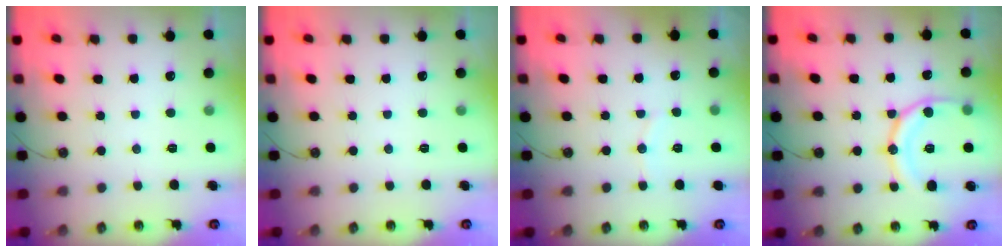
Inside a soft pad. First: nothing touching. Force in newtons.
{"total": 0.0}
{"total": 4.4, "press": 4.3, "slide": 0.9}
{"total": 15.8, "press": 15.7, "slide": 1.7}